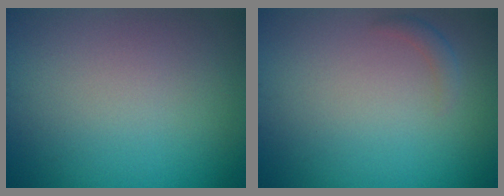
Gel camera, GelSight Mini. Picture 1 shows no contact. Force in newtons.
{"total": 1.0, "press": 1.0, "slide": 0.1}